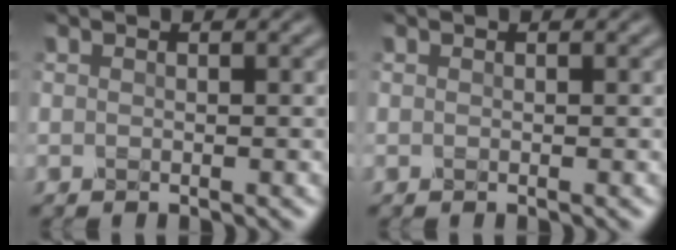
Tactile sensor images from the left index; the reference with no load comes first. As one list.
[{"total": 0.0}]